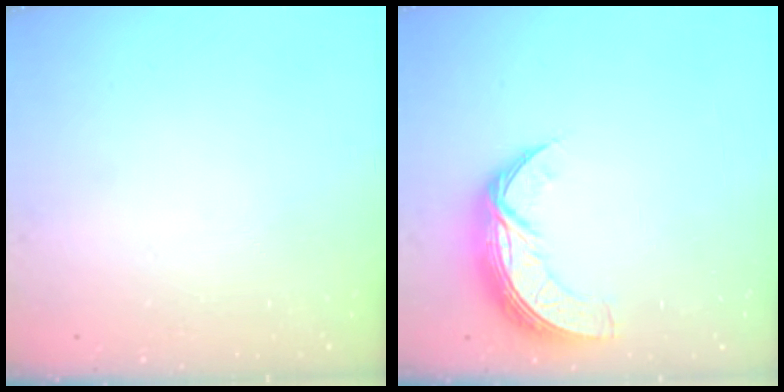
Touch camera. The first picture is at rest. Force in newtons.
{"total": 8.8, "press": 8.7, "slide": 1.0}